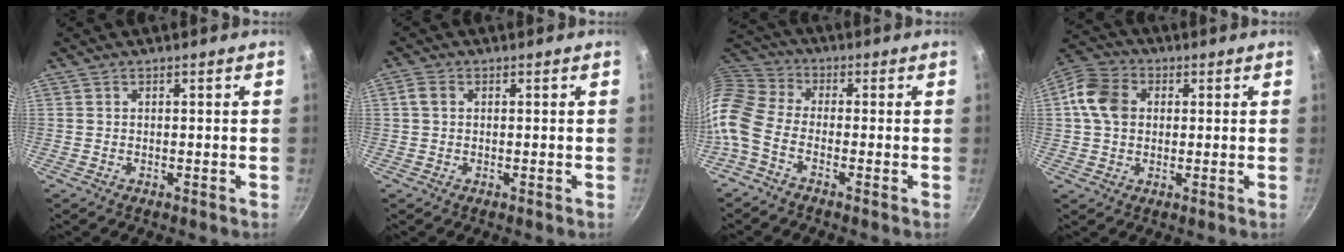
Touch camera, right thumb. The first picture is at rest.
{"total": 2.2, "force": [0.4, 1.6, 1.4], "torque": [-0.027, 0.005, 0.006]}
{"total": 9.8, "force": [-3.8, 6.1, 6.6], "torque": [-0.145, 0.038, -0.103]}
{"total": 9.3, "force": [1.3, 7.2, 5.6], "torque": [-0.088, 0.011, 0.008]}